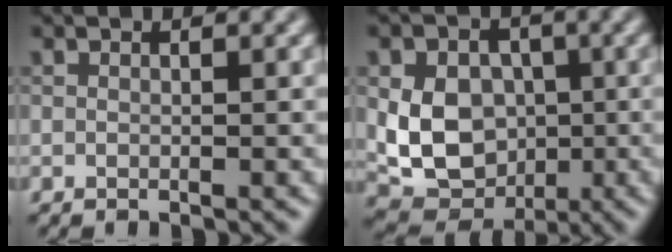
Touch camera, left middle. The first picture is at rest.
{"total": 8.2, "force": [-0.2, 6.4, 5.0], "torque": [-0.079, -0.009, -0.004]}